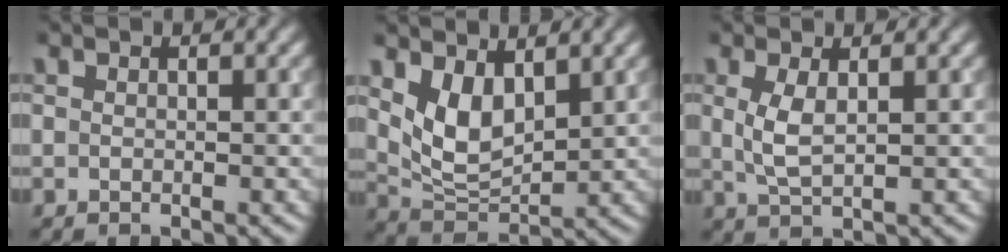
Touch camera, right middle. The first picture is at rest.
{"total": 4.9, "force": [2.1, 2.7, 3.6], "torque": [-0.076, -0.012, 0.045]}
{"total": 2.5, "force": [0.6, 0.8, 2.3], "torque": [-0.057, -0.001, 0.014]}